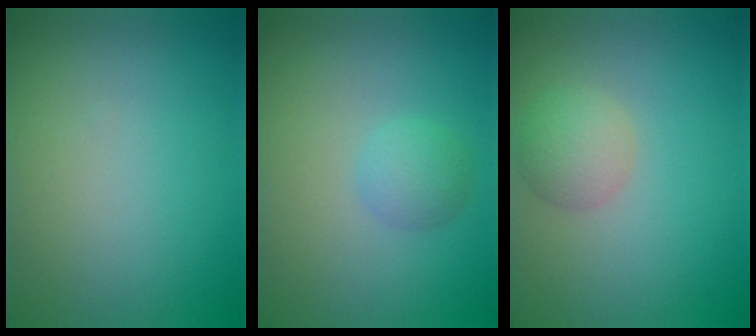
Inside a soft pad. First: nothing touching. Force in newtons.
{"total": 1.9, "press": 1.9, "slide": 0.1}
{"total": 2.5, "press": 2.5, "slide": 0.1}